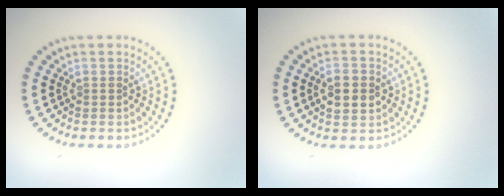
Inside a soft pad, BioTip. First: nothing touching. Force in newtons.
{"total": 2.7, "press": 2.7, "slide": 0.1}